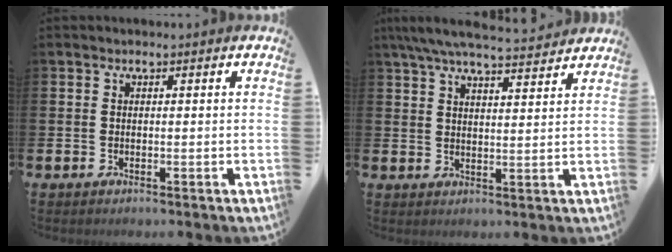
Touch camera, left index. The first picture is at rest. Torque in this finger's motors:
{"motor_torque": [1.01, -1.13, 0.53, 0.15]}